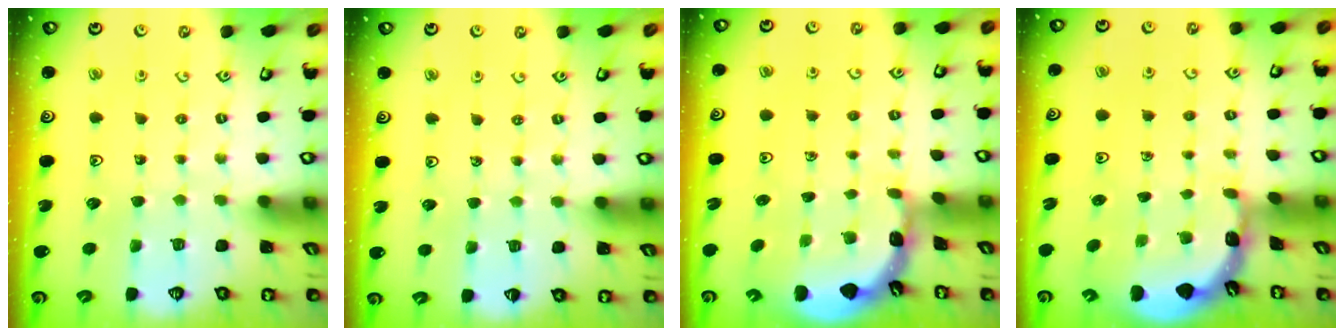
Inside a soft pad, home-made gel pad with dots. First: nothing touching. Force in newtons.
{"total": 1.3, "press": 1.3, "slide": 0.2}
{"total": 1.6, "press": 1.6, "slide": 0.1}
{"total": 1.6, "press": 1.6, "slide": 0.1}